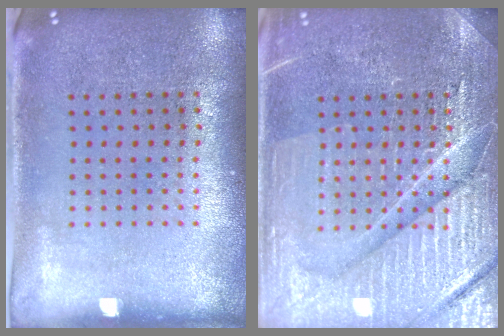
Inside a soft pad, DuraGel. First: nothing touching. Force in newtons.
{"total": 7.4, "press": 7.3, "slide": 1.1}